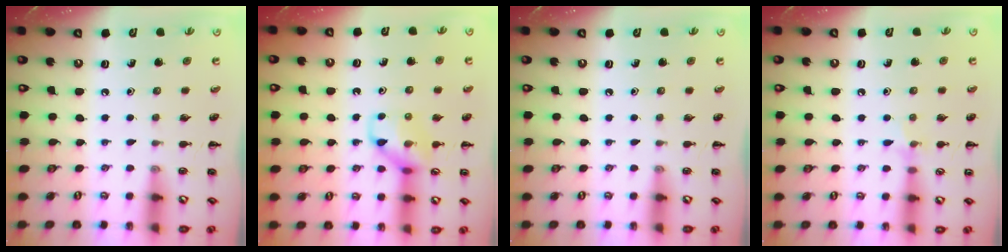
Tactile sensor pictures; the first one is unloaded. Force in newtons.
{"total": 10.0, "press": 10.0, "slide": 0.5}
{"total": 0.0}
{"total": 5.7, "press": 5.4, "slide": 1.9}